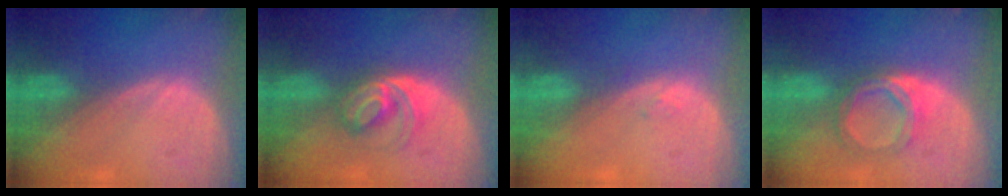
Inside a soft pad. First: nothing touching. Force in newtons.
{"total": 6.0, "press": 5.2, "slide": 3.1}
{"total": 0.9, "press": 0.8, "slide": 0.4}
{"total": 5.4, "press": 4.8, "slide": 2.5}